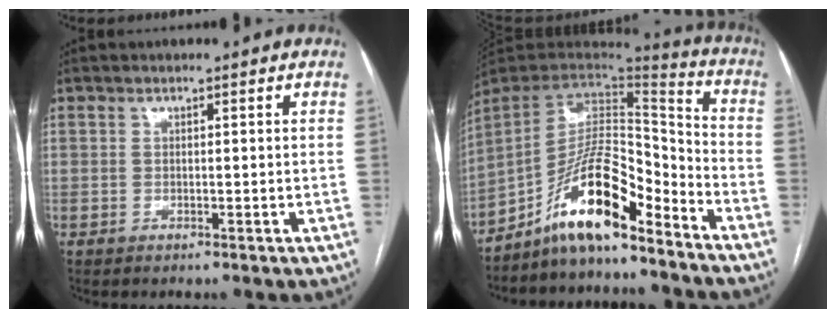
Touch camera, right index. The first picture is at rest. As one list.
[{"total": 13.8, "force": [-10.0, 3.0, 9.0], "torque": [-0.153, 0.025, -0.178]}]